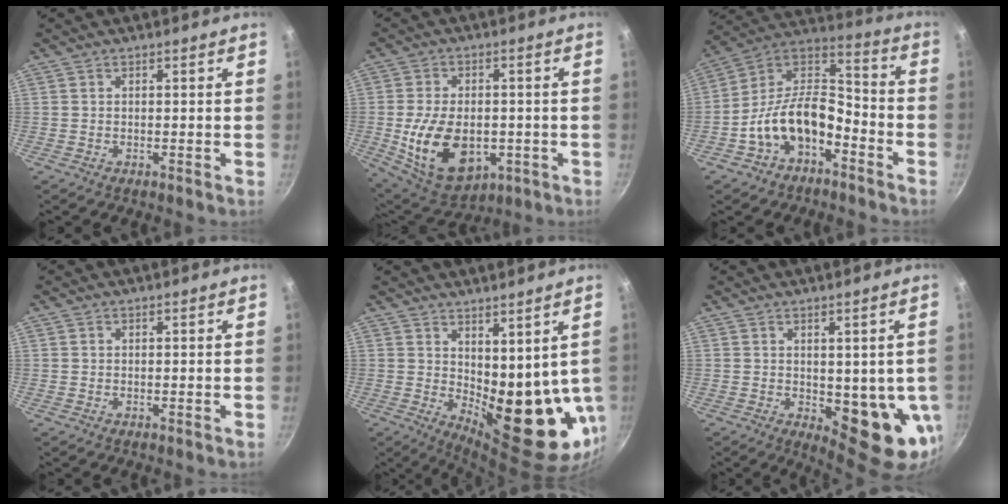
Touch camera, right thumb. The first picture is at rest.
{"total": 16.2, "force": [-2.8, 10.5, 12.1], "torque": [-0.194, -0.001, -0.026]}
{"total": 15.4, "force": [-6.6, 9.2, 10.4], "torque": [-0.156, 0.080, -0.134]}
{"total": 0.0}
{"total": 14.4, "force": [3.6, 6.5, 12.3], "torque": [-0.136, -0.050, 0.074]}
{"total": 11.7, "force": [-1.2, 5.3, 10.4], "torque": [-0.094, -0.016, -0.003]}